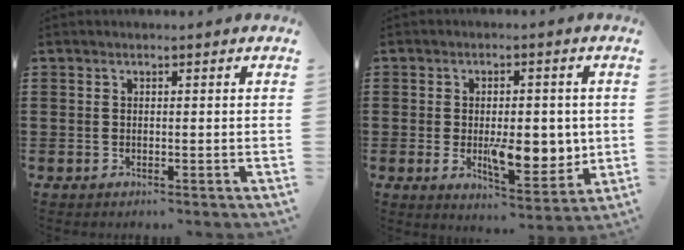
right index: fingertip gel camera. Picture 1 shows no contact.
{"total": 9.2, "force": [-0.8, 4.6, 7.9], "torque": [-0.119, -0.009, -0.015]}